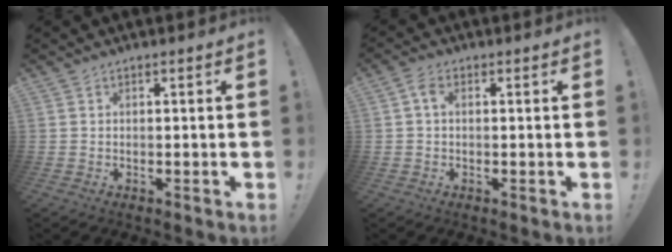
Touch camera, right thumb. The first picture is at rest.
{"total": 3.1, "force": [0.5, 2.0, 2.4], "torque": [-0.053, 0.013, 0.010]}